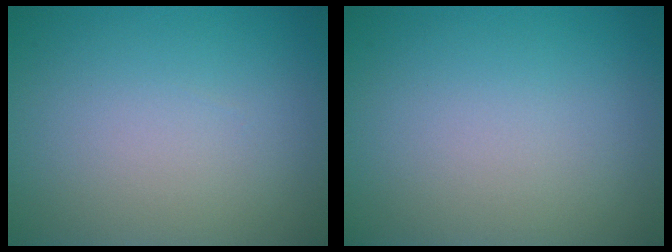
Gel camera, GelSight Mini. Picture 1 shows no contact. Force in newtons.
{"total": 0.0}